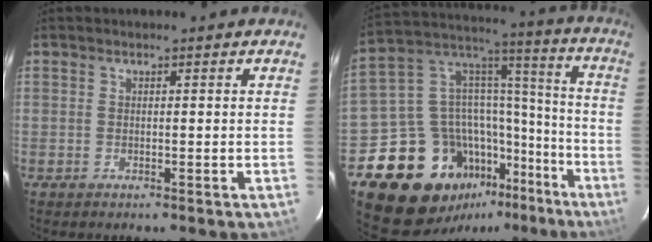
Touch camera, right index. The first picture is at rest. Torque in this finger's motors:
{"motor_torque": [1.71, -0.43, 0.31, 0.00]}